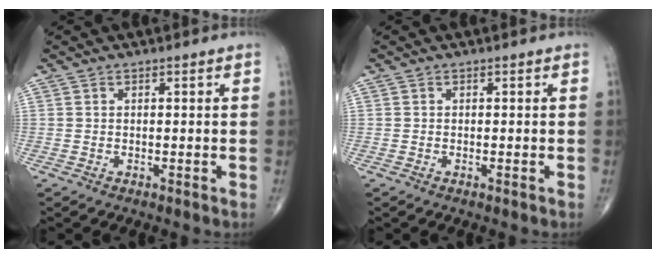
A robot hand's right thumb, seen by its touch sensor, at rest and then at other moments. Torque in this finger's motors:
{"motor_torque": [-0.32, 0.02, -0.07, -0.11, -0.03]}